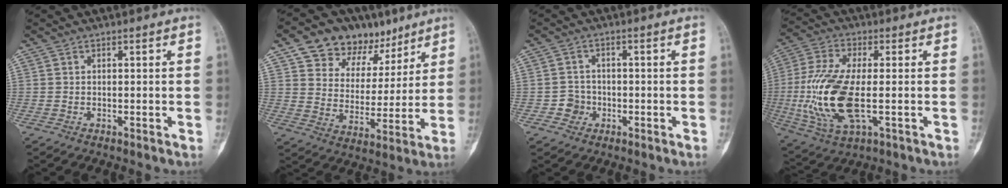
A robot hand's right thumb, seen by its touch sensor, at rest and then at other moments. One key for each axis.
{"total": 15.6, "fx": 10.1, "fy": 10.2, "fz": 6.2, "tx": -0.052, "ty": -0.032, "tz": 0.167}
{"total": 3.1, "fx": -1.1, "fy": 2.9, "fz": 0.4, "tx": 0.013, "ty": 0.011, "tz": -0.023}
{"total": 16.9, "fx": -2.1, "fy": 6.9, "fz": 15.3, "tx": -0.342, "ty": -0.006, "tz": -0.034}